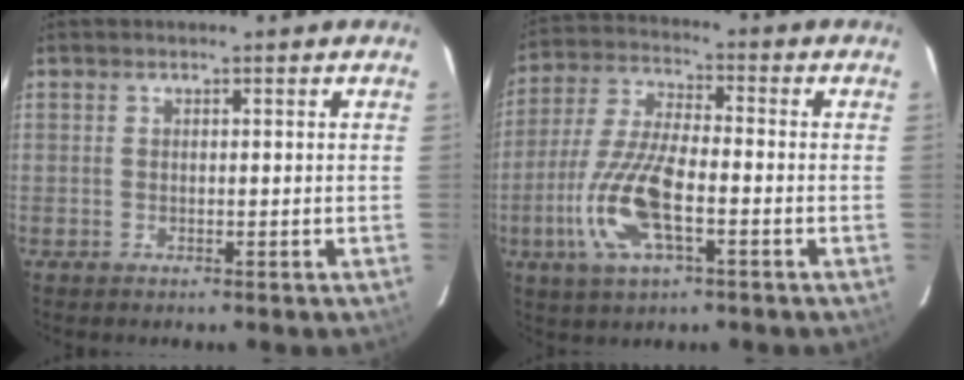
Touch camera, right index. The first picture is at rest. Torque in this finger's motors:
{"motor_torque": [1.59, -0.55, 0.40, 0.13]}